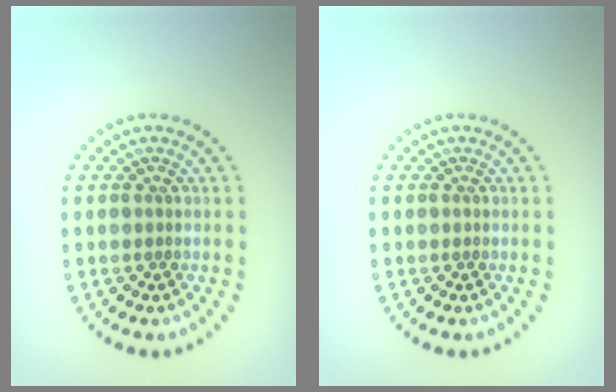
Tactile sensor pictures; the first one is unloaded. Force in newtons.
{"total": 0.0}